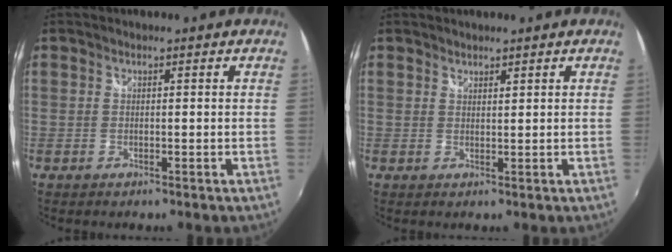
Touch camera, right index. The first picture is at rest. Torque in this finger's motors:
{"motor_torque": [-0.19, -0.08, -0.06, 0.00]}